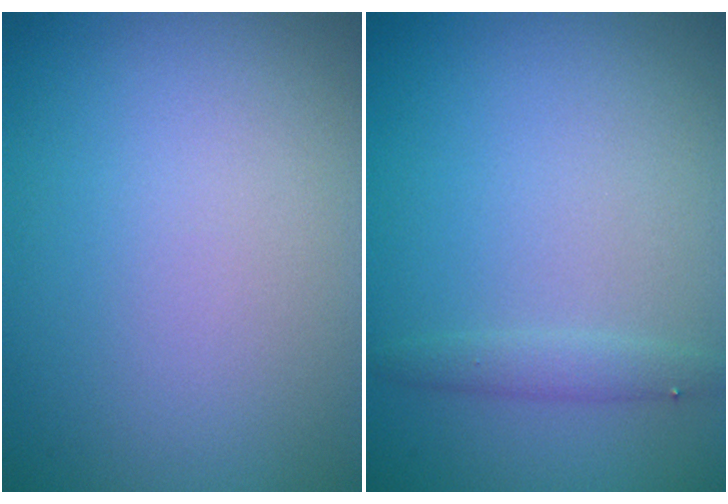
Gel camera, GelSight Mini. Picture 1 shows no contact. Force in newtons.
{"total": 0.7, "press": 0.7, "slide": 0.1}